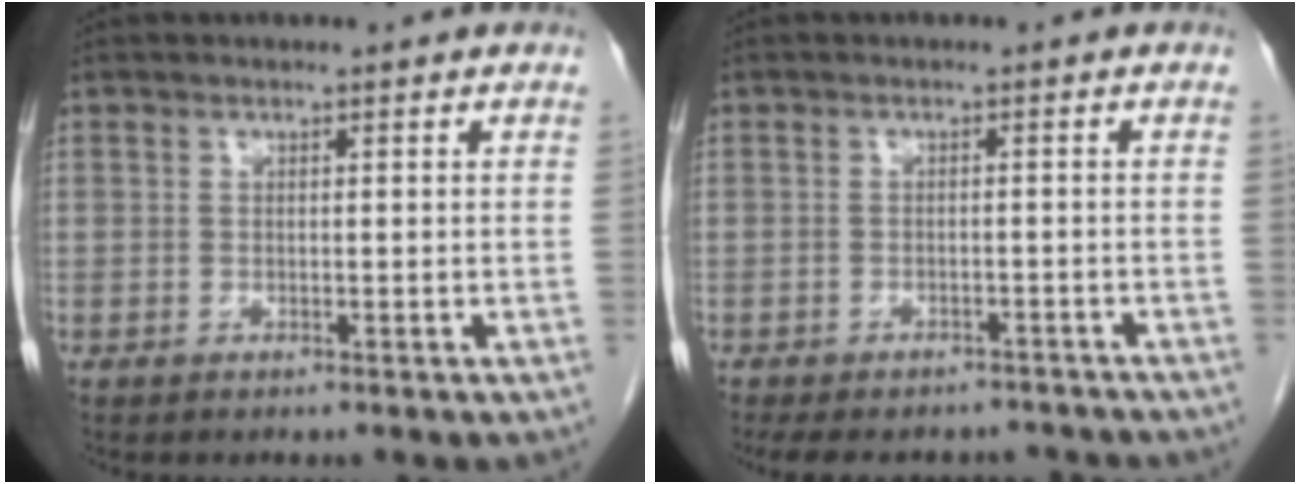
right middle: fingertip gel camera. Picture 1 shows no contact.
{"total": 12.0, "force": [-10.6, 4.4, 3.6], "torque": [-0.072, 0.005, -0.128]}